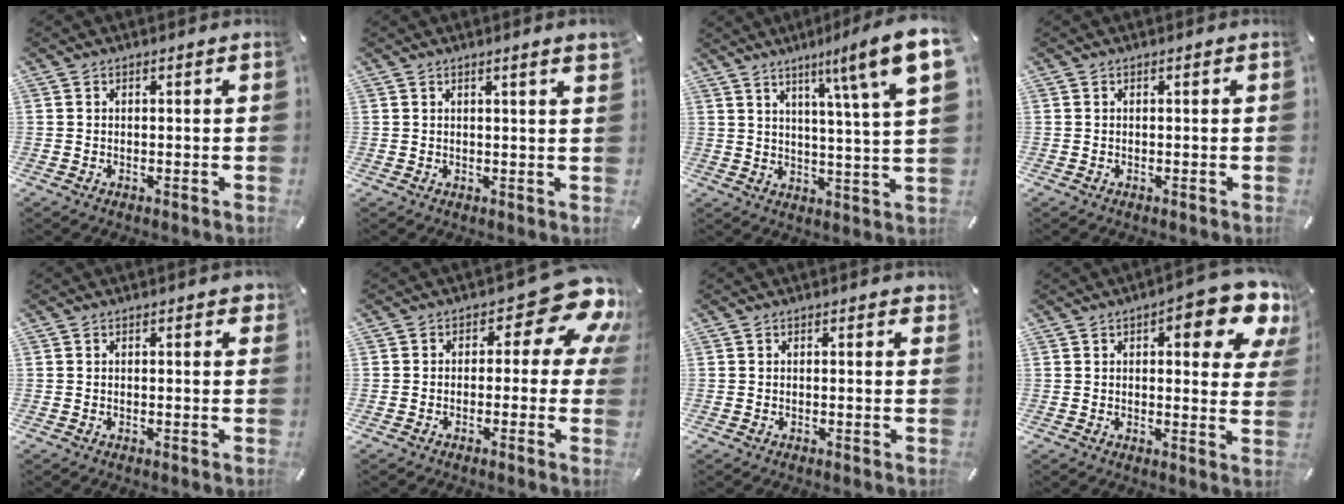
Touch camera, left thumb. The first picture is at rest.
{"total": 2.4, "force": [1.2, 0.0, 2.1], "torque": [-0.040, -0.002, 0.021]}
{"total": 13.0, "force": [7.3, 0.3, 10.8], "torque": [-0.166, -0.049, 0.103]}
{"total": 0.0}
{"total": 1.4, "force": [0.7, 0.5, 1.0], "torque": [-0.007, -0.003, 0.008]}
{"total": 14.6, "force": [5.9, 6.8, 11.4], "torque": [-0.144, -0.036, 0.099]}
{"total": 0.8, "force": [0.4, 0.4, 0.6], "torque": [0.003, -0.004, 0.003]}
{"total": 13.0, "force": [6.9, 4.5, 10.0], "torque": [-0.117, -0.047, 0.109]}